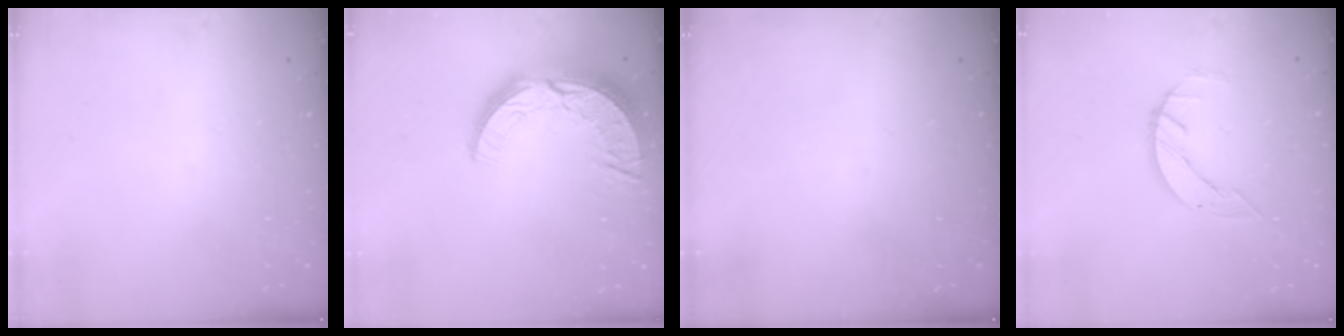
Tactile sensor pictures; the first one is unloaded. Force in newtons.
{"total": 15.2, "press": 15.2, "slide": 1.0}
{"total": 0.0}
{"total": 3.3, "press": 3.3, "slide": 0.4}